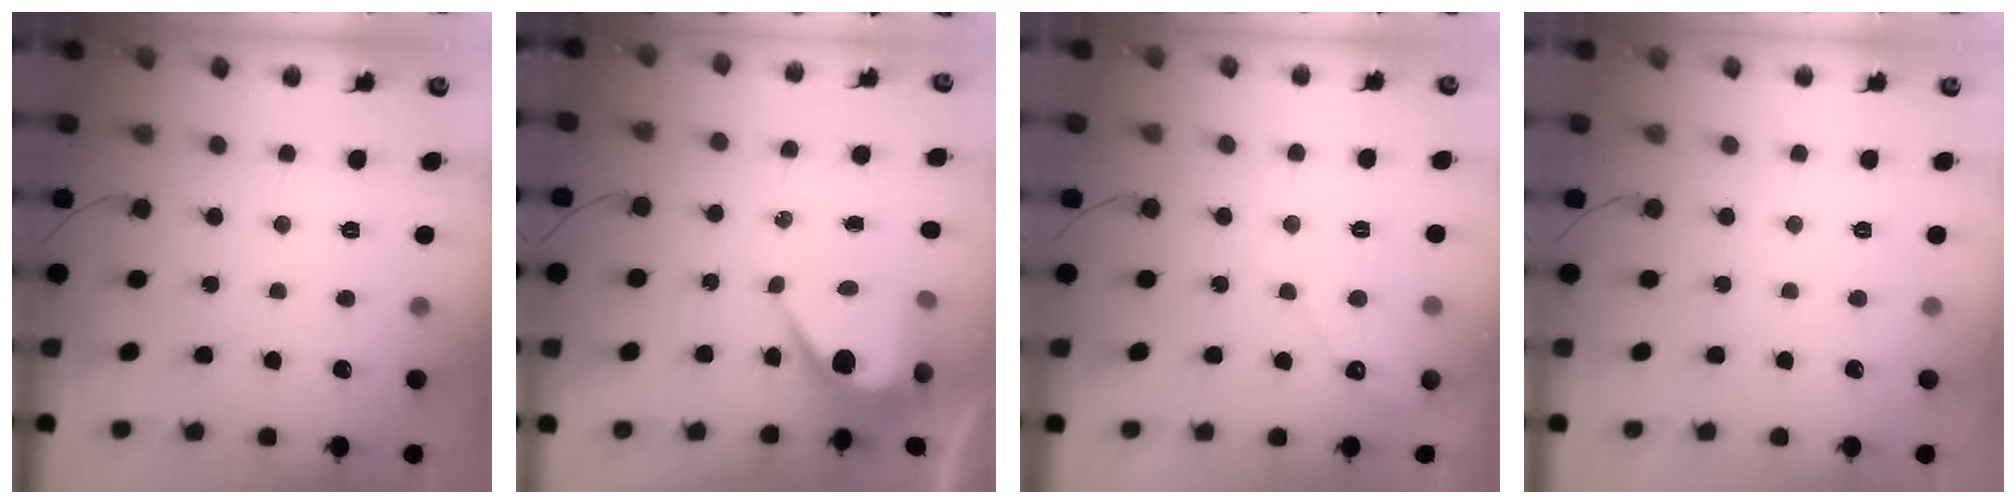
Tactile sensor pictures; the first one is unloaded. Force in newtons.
{"total": 7.0, "press": 7.0, "slide": 0.8}
{"total": 5.0, "press": 5.0, "slide": 0.4}
{"total": 0.0}